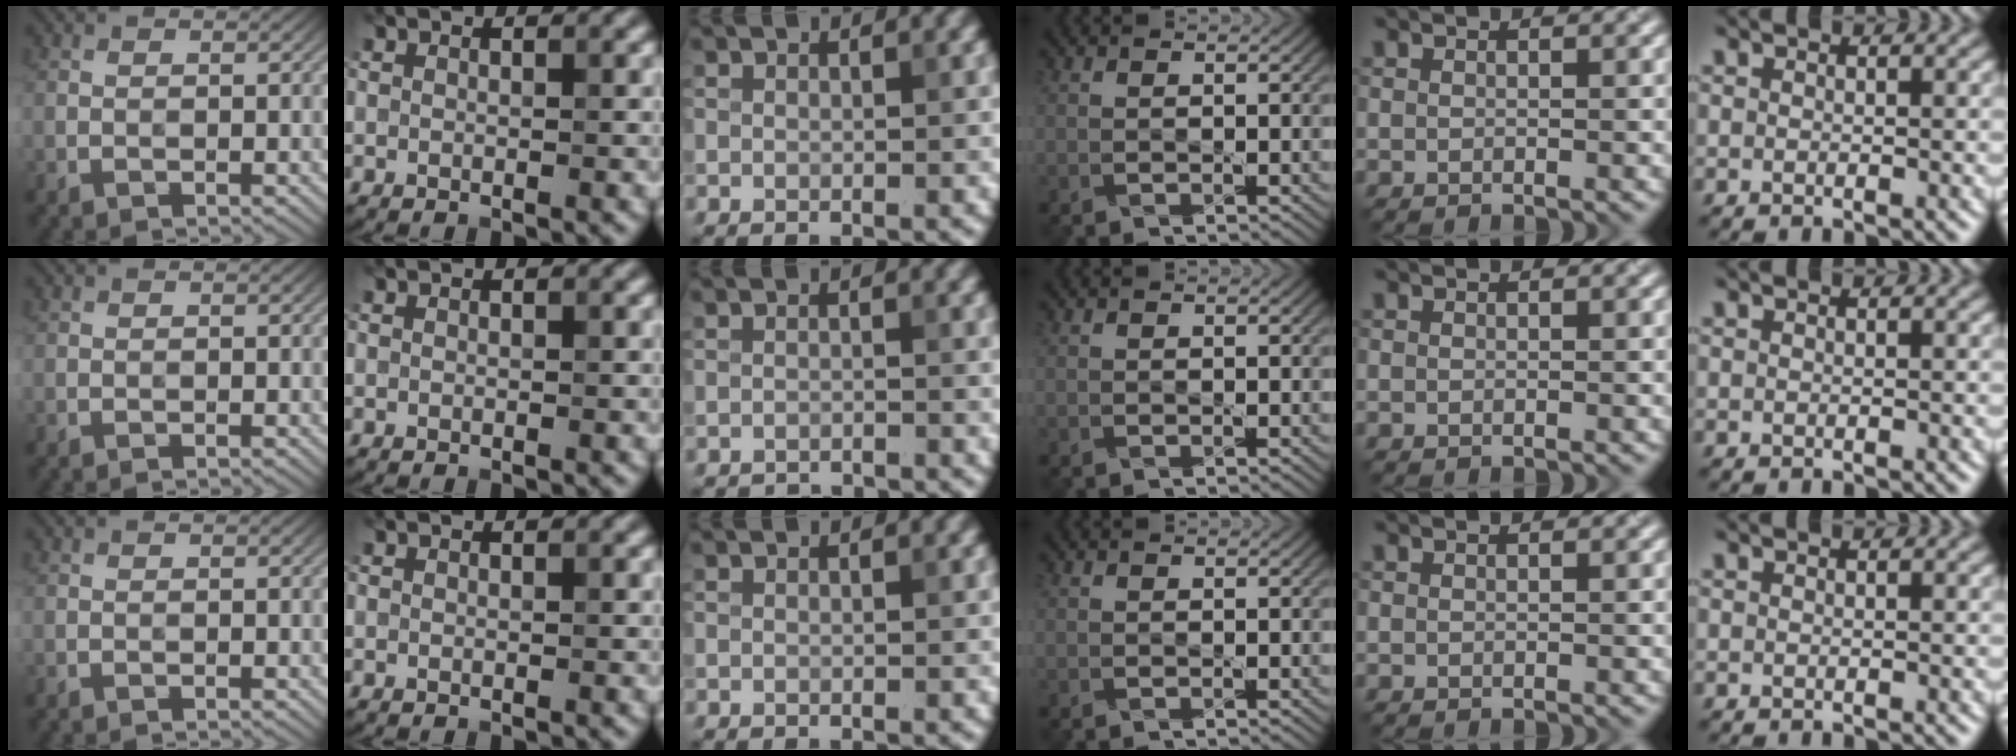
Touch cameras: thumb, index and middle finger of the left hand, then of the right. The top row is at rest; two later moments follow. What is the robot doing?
{"motion": "pour", "object": "pitcher"}